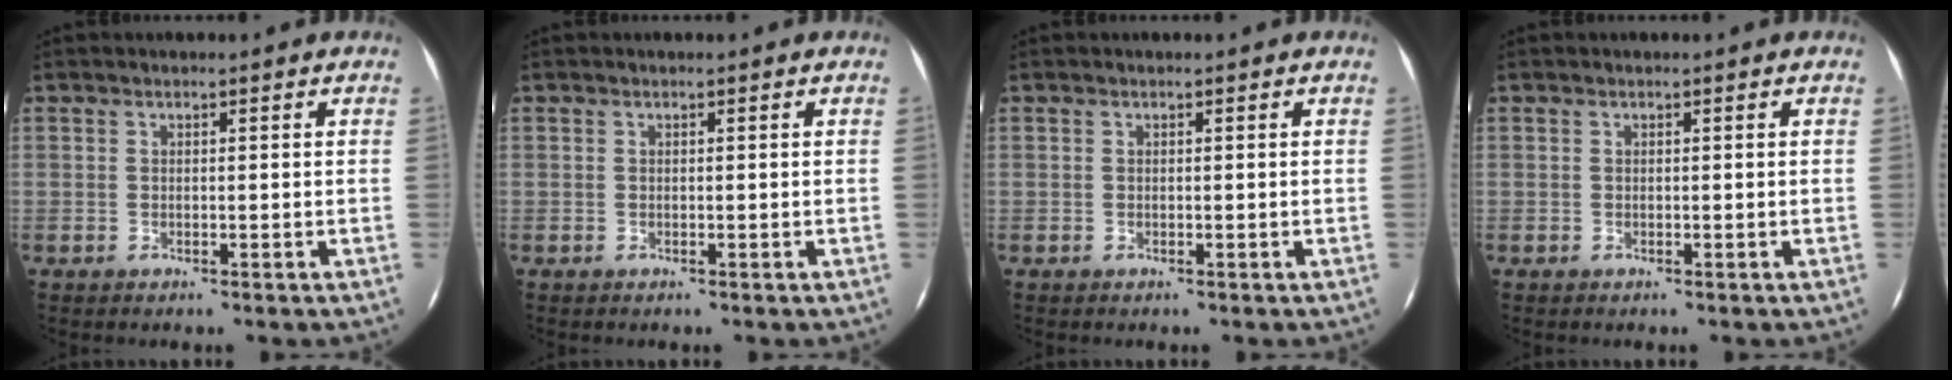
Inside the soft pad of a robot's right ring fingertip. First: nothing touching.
{"total": 0.0}
{"total": 0.0}
{"total": 0.0}